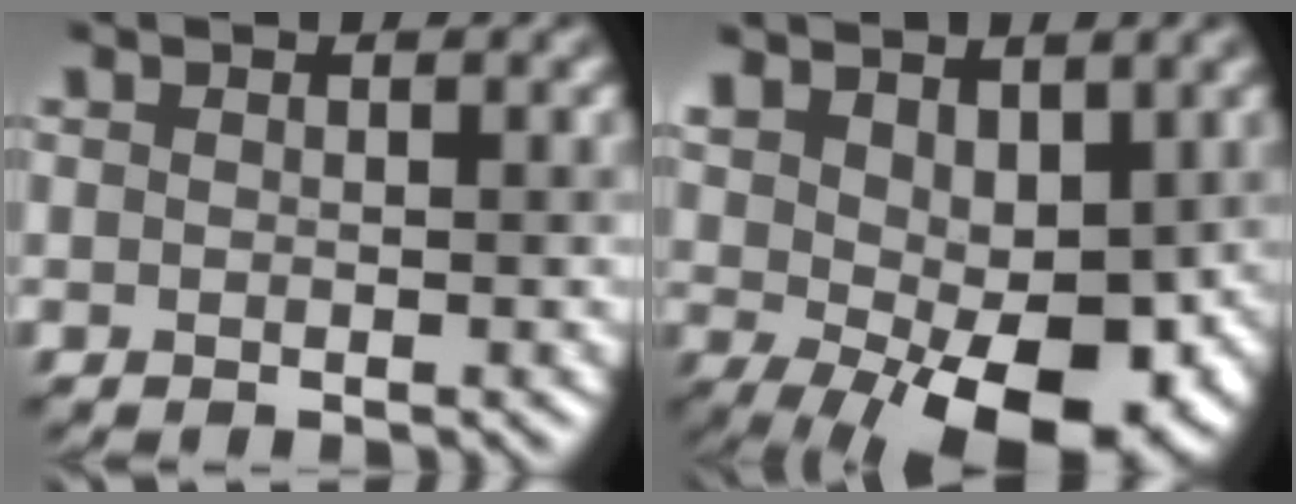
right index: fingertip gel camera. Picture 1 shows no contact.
{"total": 11.4, "force": [0.1, 6.3, 9.5], "torque": [-0.154, -0.015, 0.032]}